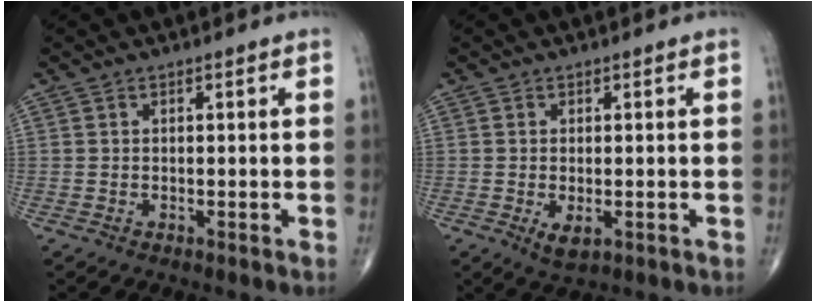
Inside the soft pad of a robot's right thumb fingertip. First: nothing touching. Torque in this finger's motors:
{"motor_torque": [-0.21, 0.24, 0.22, 0.21, 0.10]}